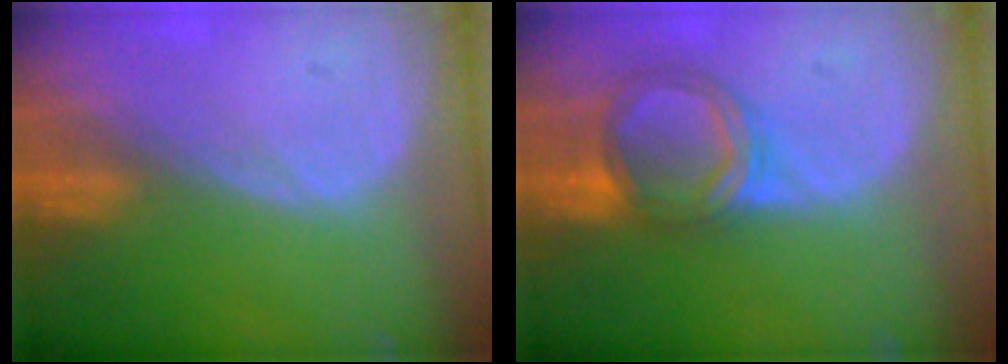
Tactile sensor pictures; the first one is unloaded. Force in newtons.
{"total": 5.6, "press": 5.6, "slide": 0.3}